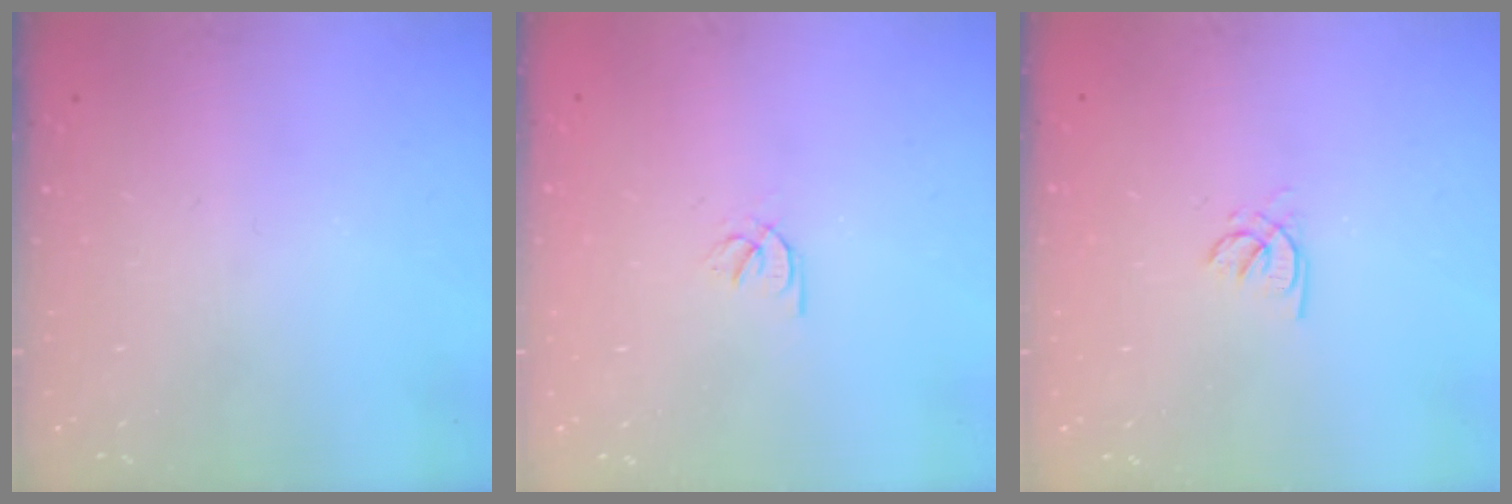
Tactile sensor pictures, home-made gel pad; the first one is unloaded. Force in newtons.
{"total": 2.2, "press": 2.2, "slide": 0.2}
{"total": 1.9, "press": 1.8, "slide": 0.4}